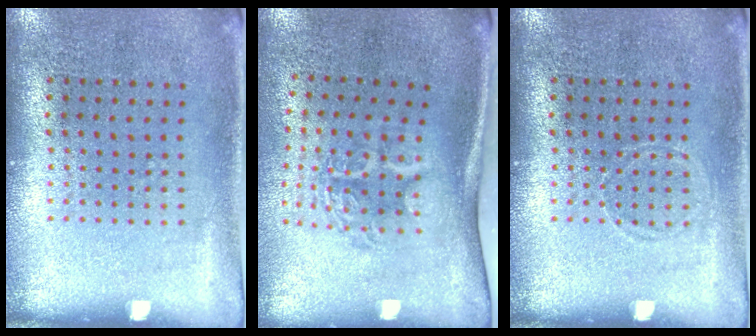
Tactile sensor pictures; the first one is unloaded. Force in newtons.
{"total": 1.9, "press": 1.3, "slide": 1.5}
{"total": 0.6, "press": 0.6, "slide": 0.0}